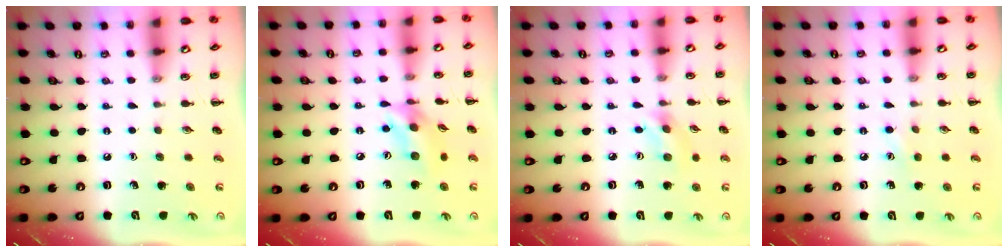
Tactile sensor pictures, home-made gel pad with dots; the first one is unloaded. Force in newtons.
{"total": 10.7, "press": 10.6, "slide": 1.8}
{"total": 2.8, "press": 2.7, "slide": 0.9}
{"total": 2.0, "press": 1.9, "slide": 0.6}